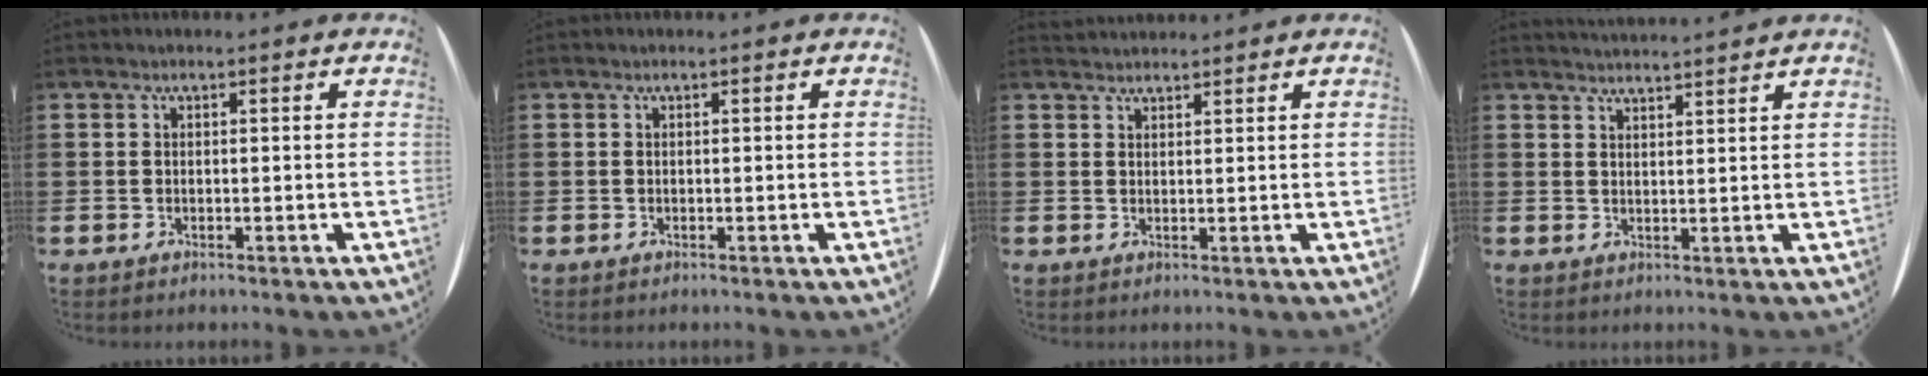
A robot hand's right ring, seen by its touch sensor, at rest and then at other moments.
{"total": 0.0}
{"total": 1.3, "force": [1.2, 0.0, -0.3], "torque": [0.003, 0.001, 0.025]}
{"total": 2.2, "force": [2.1, -0.5, -0.4], "torque": [0.005, -0.012, 0.040]}